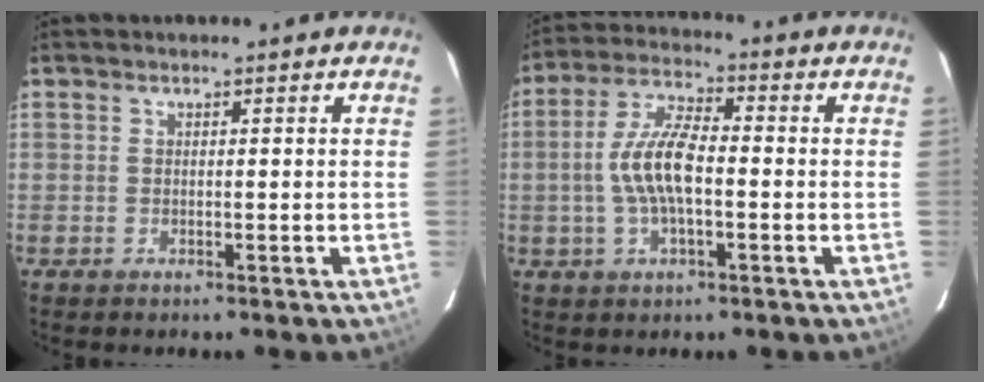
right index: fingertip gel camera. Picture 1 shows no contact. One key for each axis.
{"total": 9.1, "fx": -1.4, "fy": 3.0, "fz": 8.5, "tx": -0.175, "ty": 0.009, "tz": -0.029}